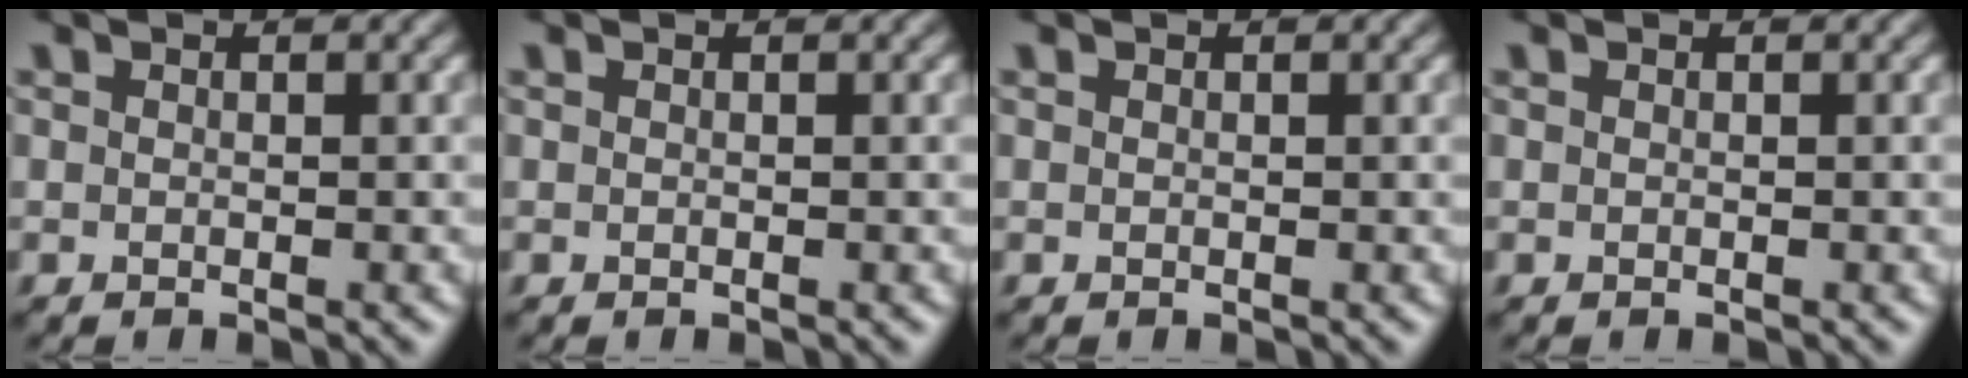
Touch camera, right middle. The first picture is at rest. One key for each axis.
{"total": 0.0}
{"total": 0.0}
{"total": 0.0}